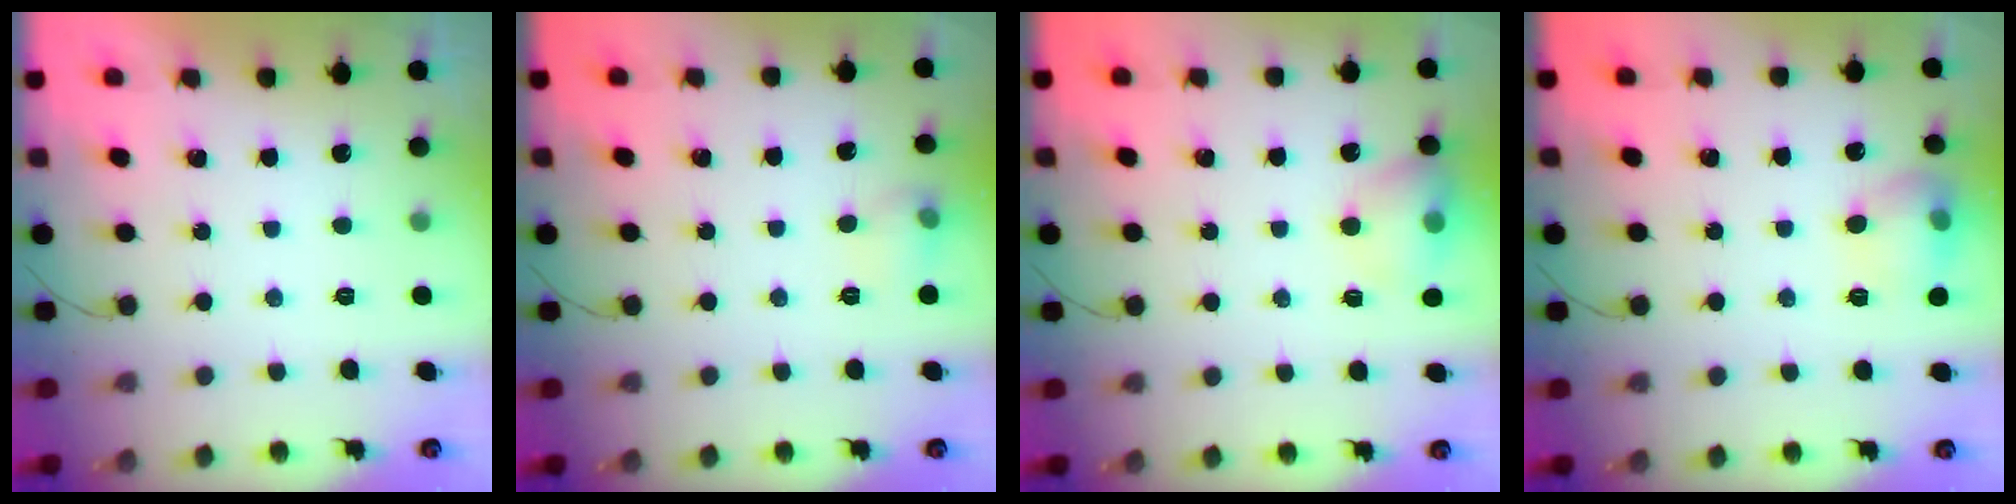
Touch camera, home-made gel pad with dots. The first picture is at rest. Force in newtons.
{"total": 6.6, "press": 6.4, "slide": 1.5}
{"total": 10.3, "press": 10.2, "slide": 1.5}
{"total": 10.3, "press": 10.2, "slide": 1.2}